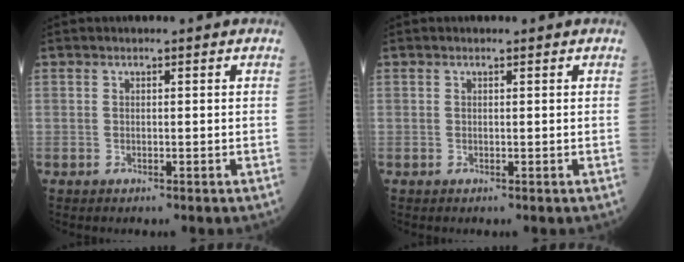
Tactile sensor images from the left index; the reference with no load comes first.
{"total": 0.0}